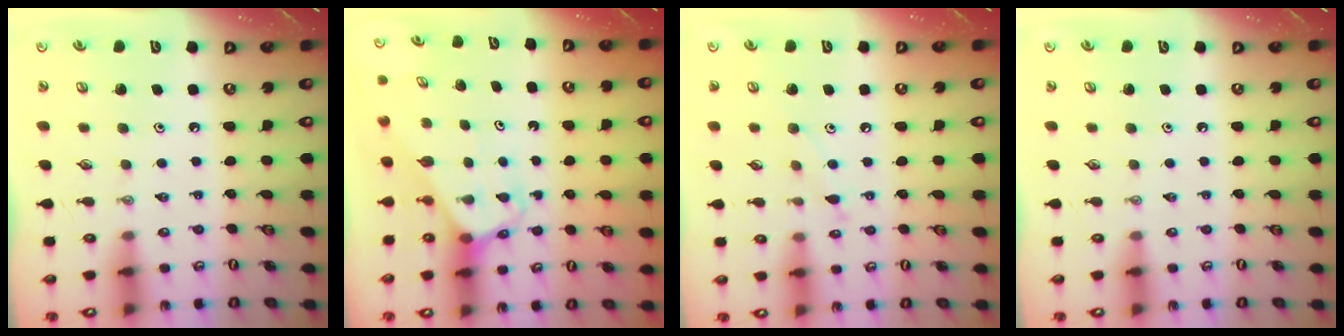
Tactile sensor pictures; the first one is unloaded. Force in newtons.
{"total": 3.1, "press": 3.1, "slide": 0.2}
{"total": 6.5, "press": 6.5, "slide": 0.5}
{"total": 0.0}